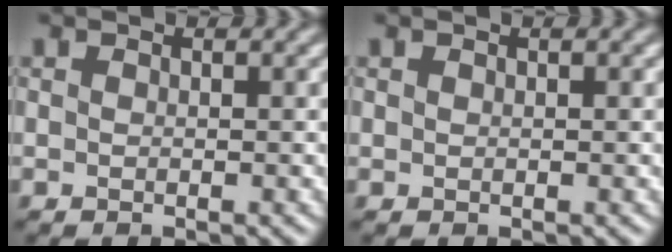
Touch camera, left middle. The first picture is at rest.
{"total": 0.0}